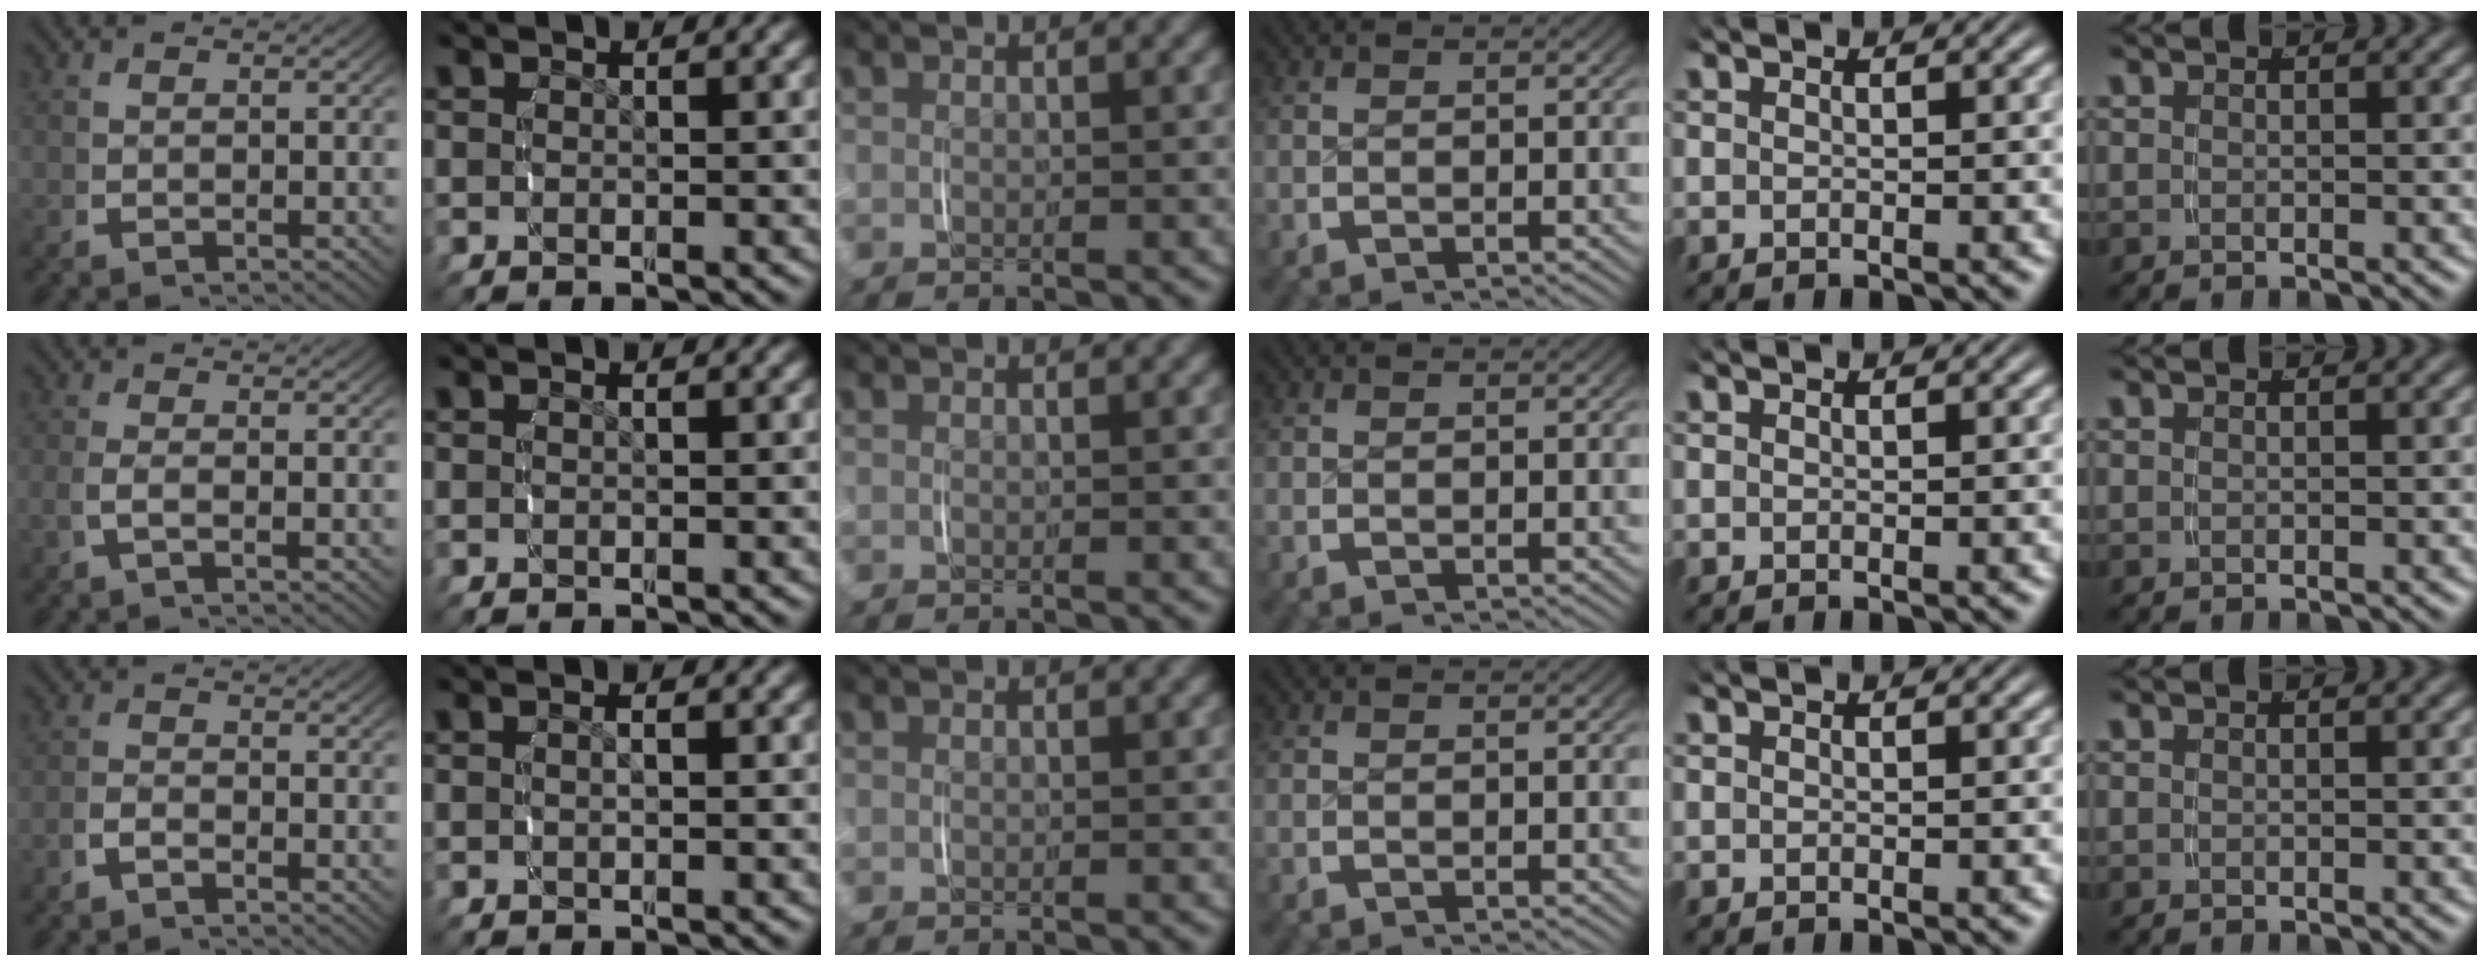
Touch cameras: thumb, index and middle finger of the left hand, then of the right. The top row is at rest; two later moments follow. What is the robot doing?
{"motion": "lift_and_place", "object": "pen bag"}